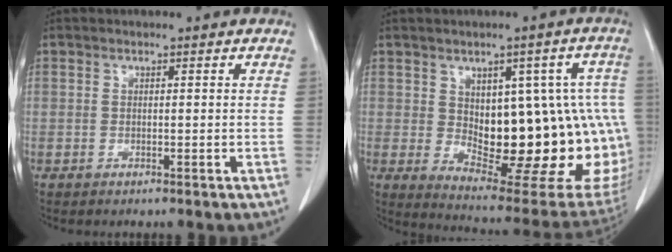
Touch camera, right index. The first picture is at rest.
{"total": 22.2, "force": [-0.7, 9.0, 20.3], "torque": [-0.181, 0.022, 0.023]}